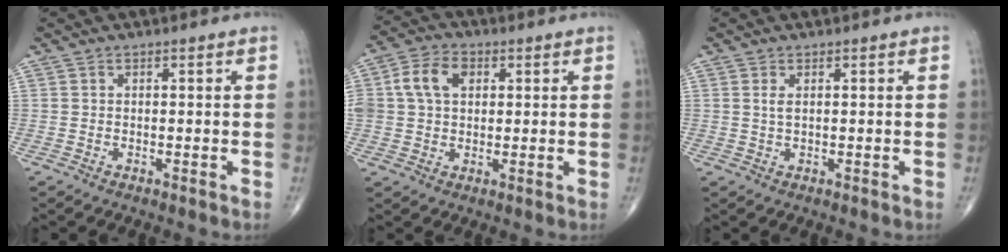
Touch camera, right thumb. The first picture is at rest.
{"total": 9.2, "force": [2.3, 6.7, 5.9], "torque": [-0.108, 0.015, 0.040]}
{"total": 1.4, "force": [0.4, 0.5, 1.2], "torque": [-0.027, 0.002, 0.012]}